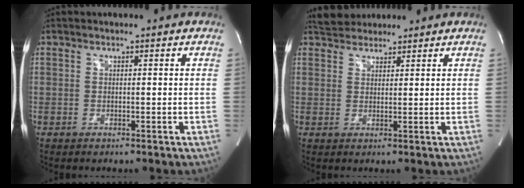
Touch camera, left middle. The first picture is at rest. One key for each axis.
{"total": 4.5, "fx": 4.1, "fy": 1.7, "fz": 0.8, "tx": -0.018, "ty": 0.028, "tz": 0.074}